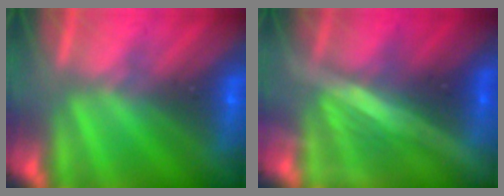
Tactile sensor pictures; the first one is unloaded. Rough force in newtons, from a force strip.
{"total": 1.2}